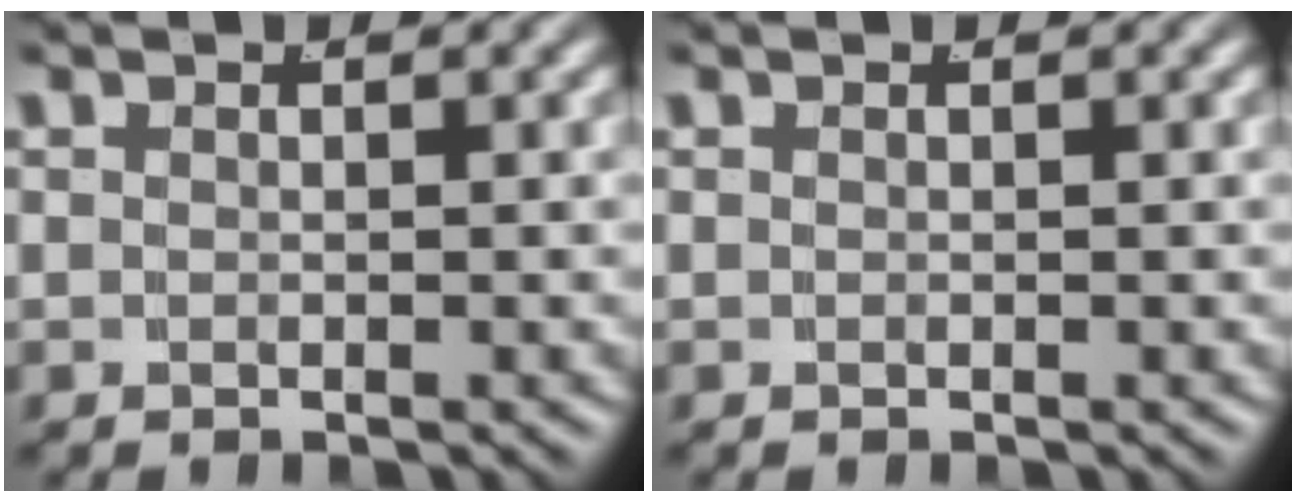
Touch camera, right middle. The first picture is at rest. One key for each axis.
{"total": 0.0}